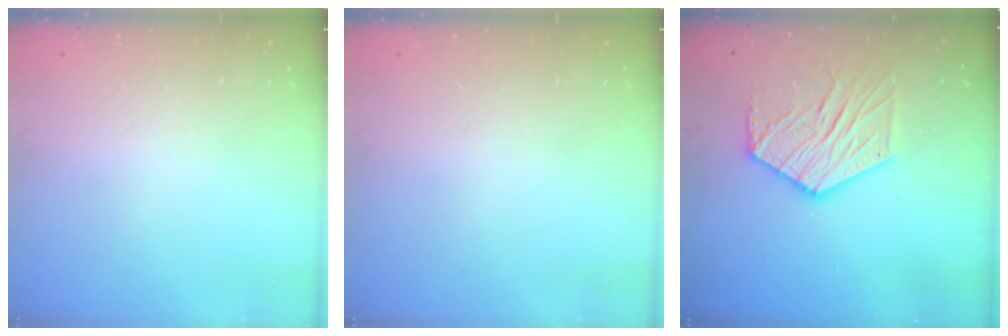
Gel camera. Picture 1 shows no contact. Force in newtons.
{"total": 0.0}
{"total": 14.3, "press": 14.2, "slide": 1.3}